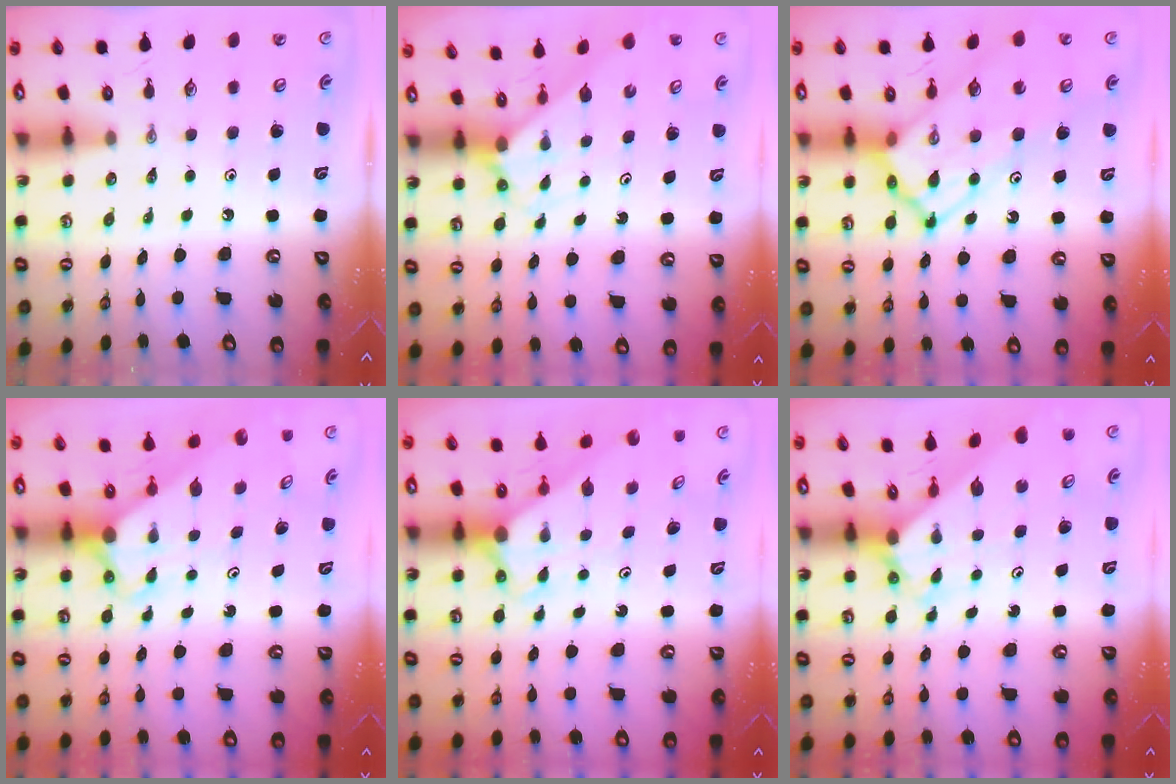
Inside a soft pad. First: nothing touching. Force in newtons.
{"total": 2.6, "press": 2.6, "slide": 0.3}
{"total": 17.0, "press": 16.9, "slide": 1.7}
{"total": 3.0, "press": 3.0, "slide": 0.3}
{"total": 2.6, "press": 2.6, "slide": 0.0}
{"total": 2.4, "press": 2.4, "slide": 0.2}